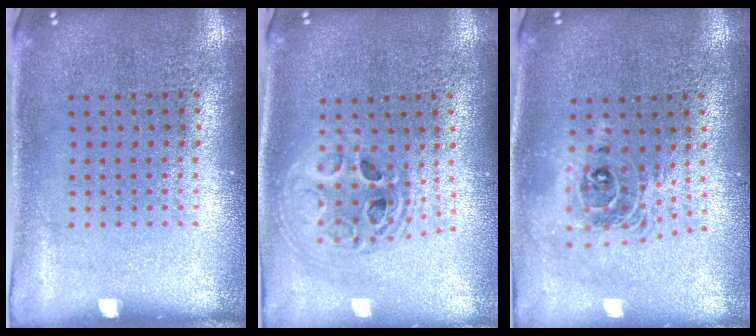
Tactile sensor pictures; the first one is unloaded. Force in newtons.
{"total": 2.0, "press": 1.6, "slide": 1.2}
{"total": 1.9, "press": 1.5, "slide": 1.3}